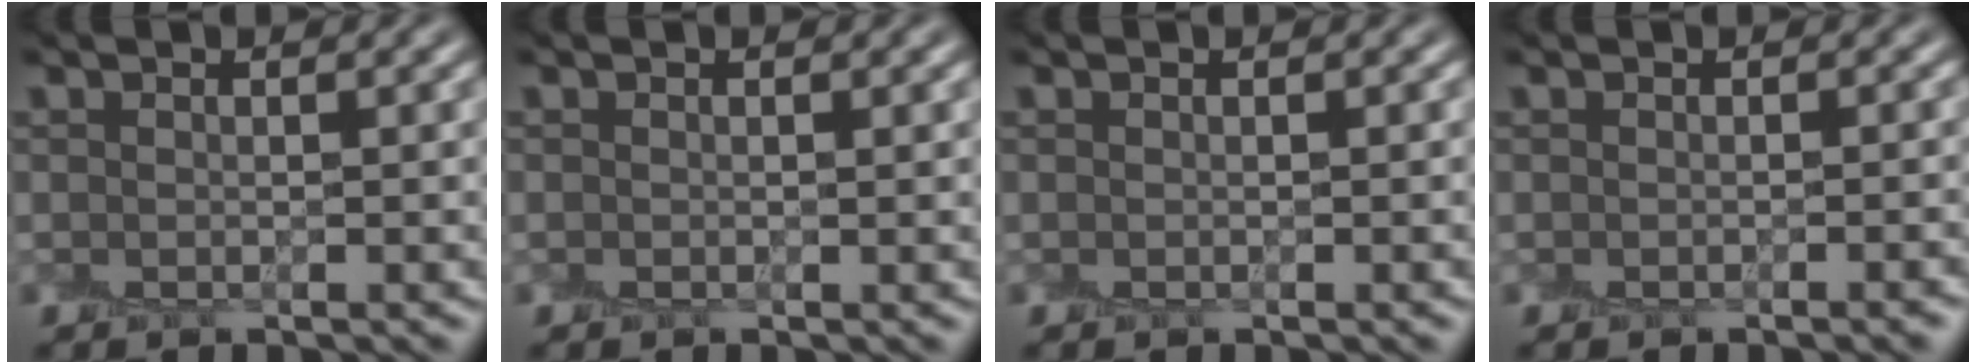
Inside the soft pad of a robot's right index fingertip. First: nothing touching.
{"total": 0.0}
{"total": 0.0}
{"total": 1.1, "force": [-0.7, 0.2, 0.9], "torque": [-0.009, -0.001, -0.009]}